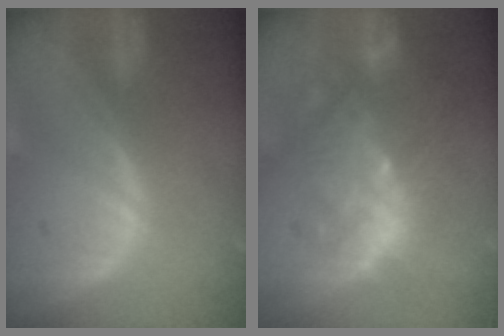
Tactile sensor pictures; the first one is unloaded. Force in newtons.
{"total": 10.8, "press": 9.8, "slide": 4.5}